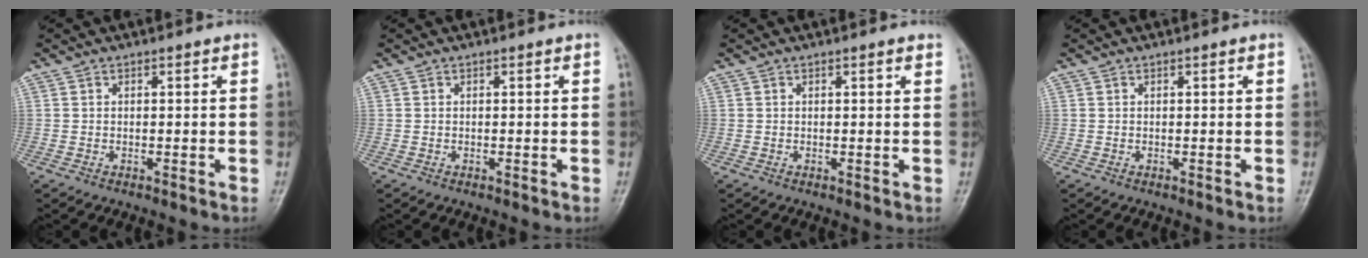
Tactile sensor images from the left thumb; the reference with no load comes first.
{"total": 0.0}
{"total": 0.8, "force": [0.5, 0.1, 0.5], "torque": [-0.006, 0.000, 0.004]}
{"total": 0.0}